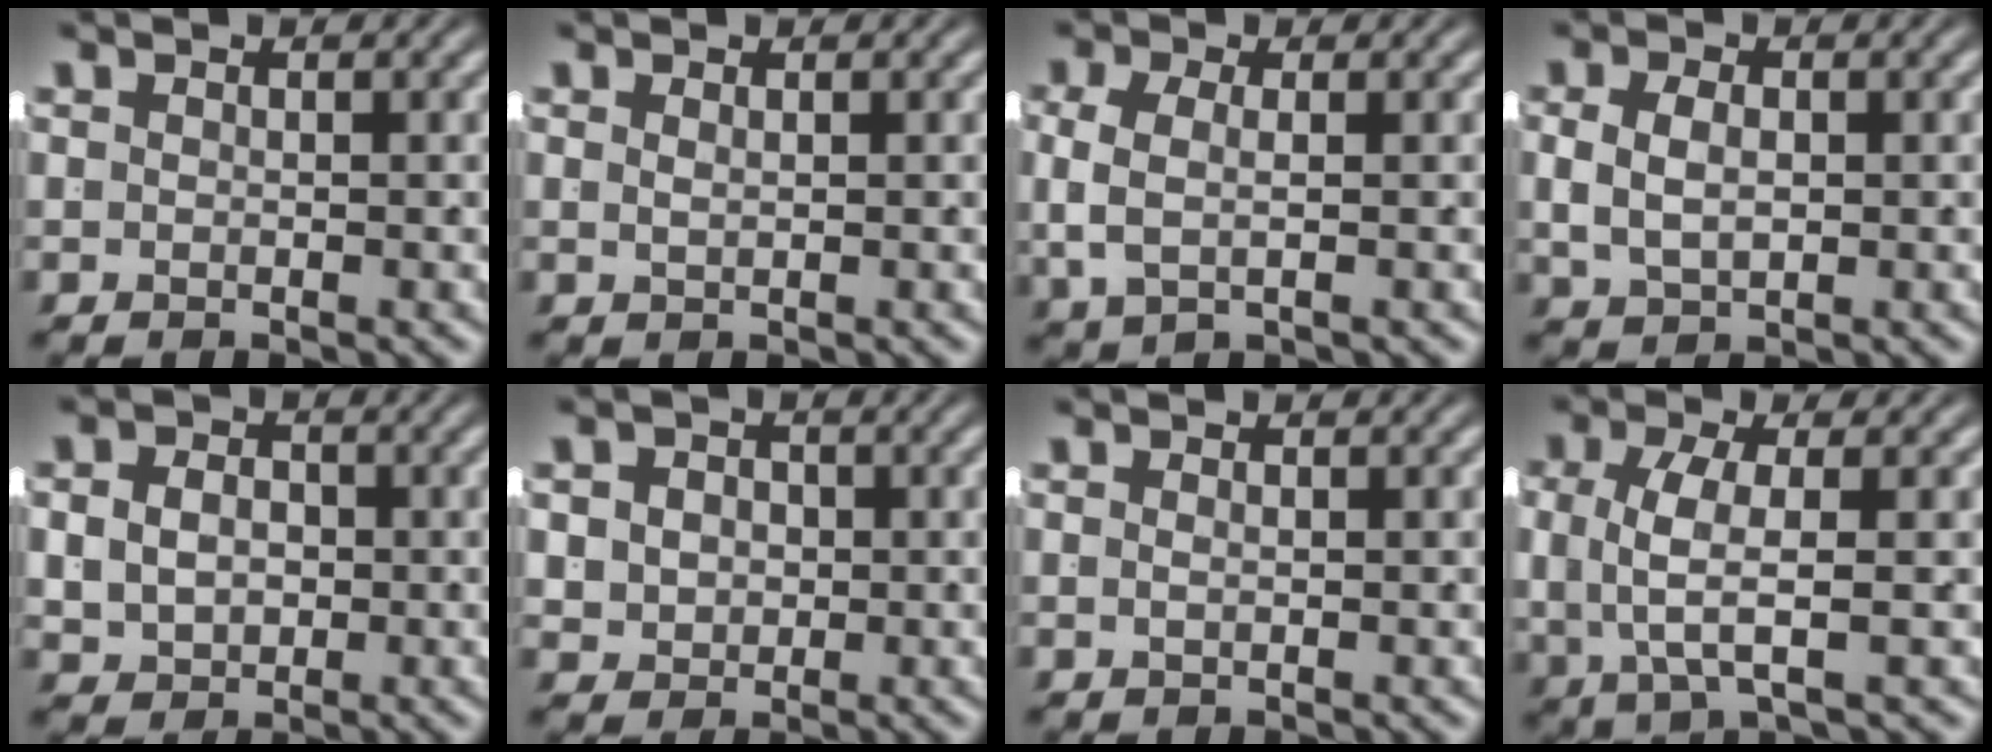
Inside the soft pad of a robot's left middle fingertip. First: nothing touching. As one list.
[{"total": 1.1, "force": [0.3, -1.1, 0.2], "torque": [0.005, -0.006, 0.013]}, {"total": 2.9, "force": [0.3, 1.5, 2.5], "torque": [-0.060, -0.008, 0.013]}, {"total": 2.8, "force": [0.2, 1.7, 2.1], "torque": [-0.036, -0.003, 0.013]}, {"total": 3.0, "force": [0.0, 2.4, 1.8], "torque": [-0.035, -0.015, 0.010]}, {"total": 3.6, "force": [0.2, 3.3, 1.6], "torque": [-0.034, -0.012, 0.010]}, {"total": 0.8, "force": [0.0, -0.8, 0.2], "torque": [-0.001, -0.005, 0.004]}, {"total": 4.3, "force": [0.0, 1.4, 4.0], "torque": [-0.091, -0.017, 0.014]}]